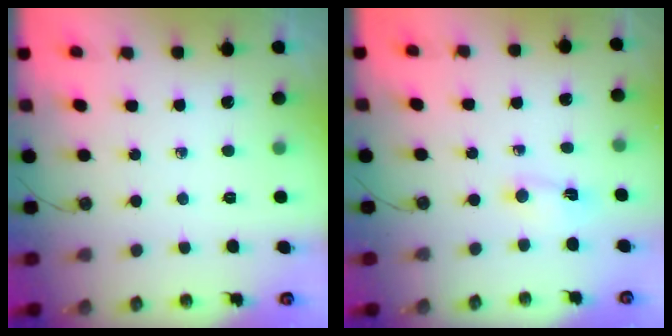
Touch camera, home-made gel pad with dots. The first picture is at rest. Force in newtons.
{"total": 1.6, "press": 1.3, "slide": 0.9}